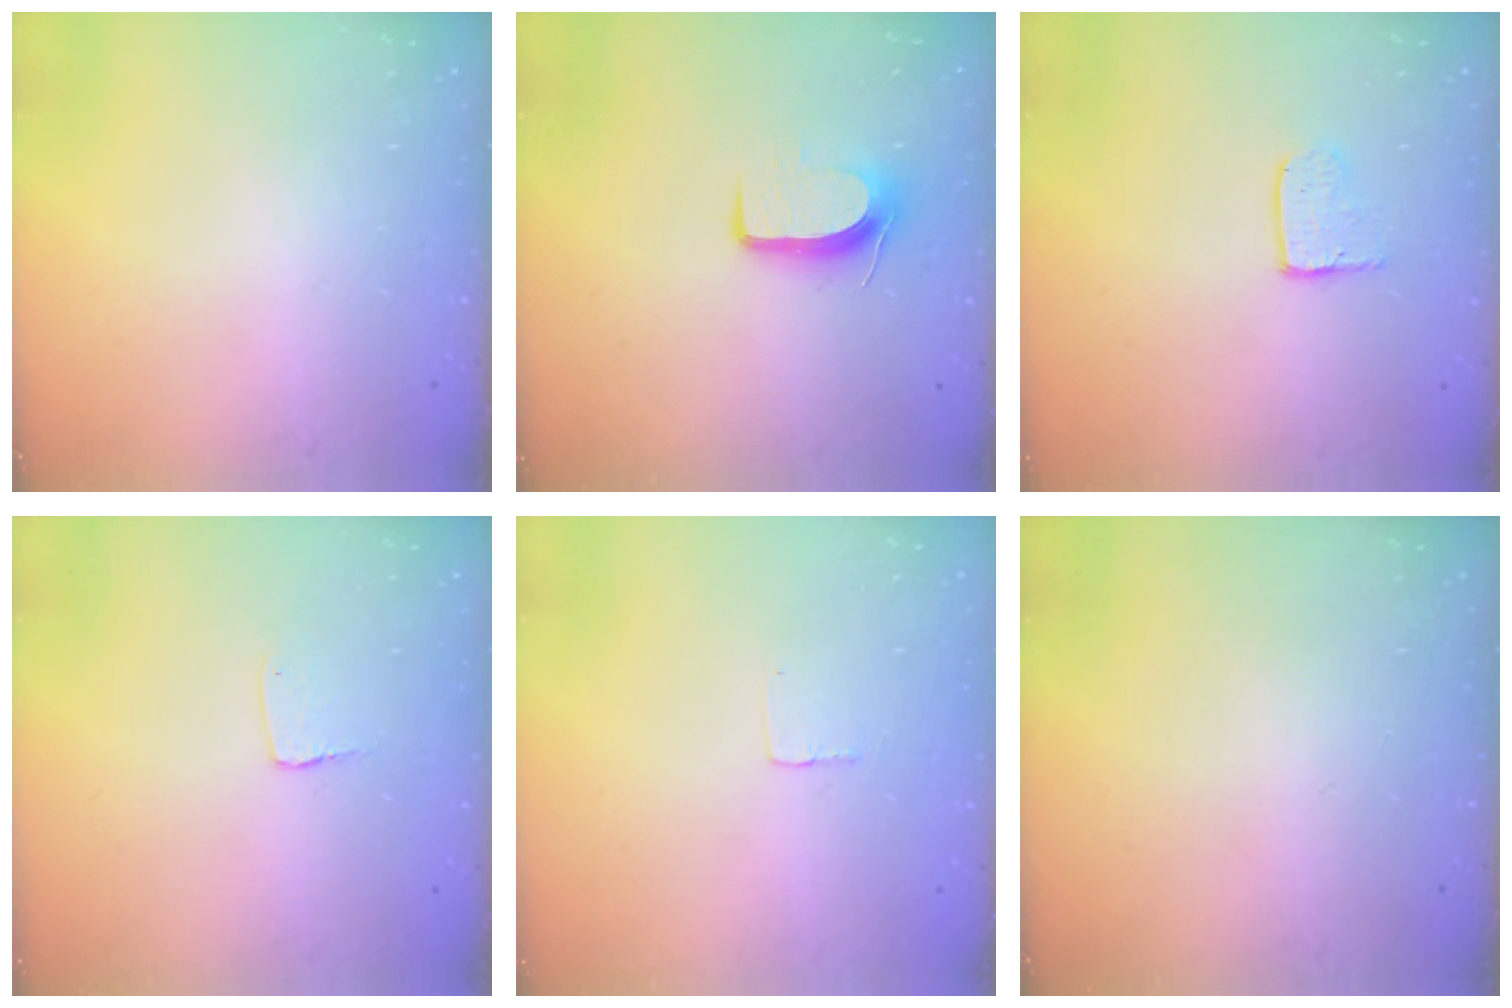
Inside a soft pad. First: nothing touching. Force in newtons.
{"total": 8.7, "press": 8.6, "slide": 1.2}
{"total": 3.9, "press": 3.9, "slide": 0.4}
{"total": 3.5, "press": 3.4, "slide": 0.3}
{"total": 1.9, "press": 1.9, "slide": 0.1}
{"total": 0.0}